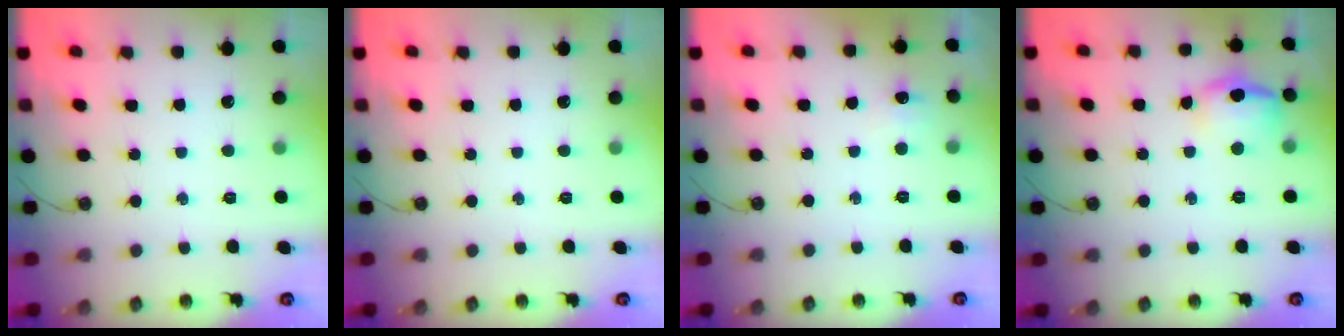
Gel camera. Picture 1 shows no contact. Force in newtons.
{"total": 0.0}
{"total": 5.3, "press": 5.2, "slide": 0.7}
{"total": 15.2, "press": 11.7, "slide": 9.8}